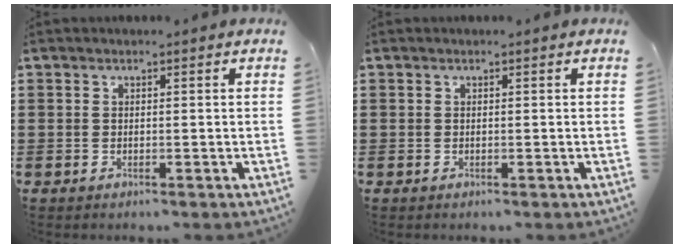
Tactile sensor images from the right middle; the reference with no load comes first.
{"total": 0.0}